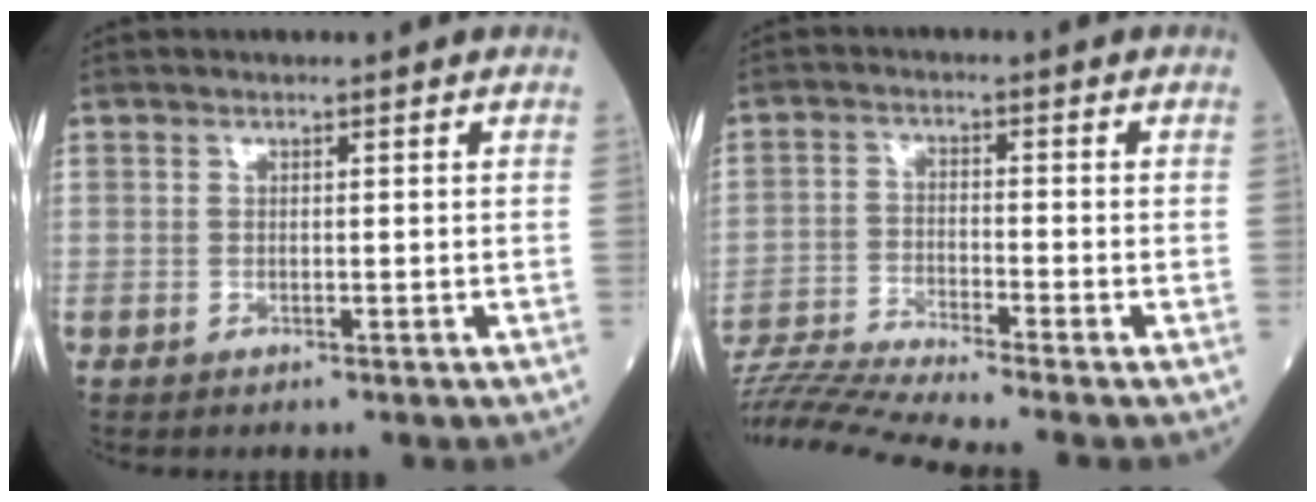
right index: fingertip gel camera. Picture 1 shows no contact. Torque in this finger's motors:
{"motor_torque": [-0.78, -0.93, 0.06, 0.10]}